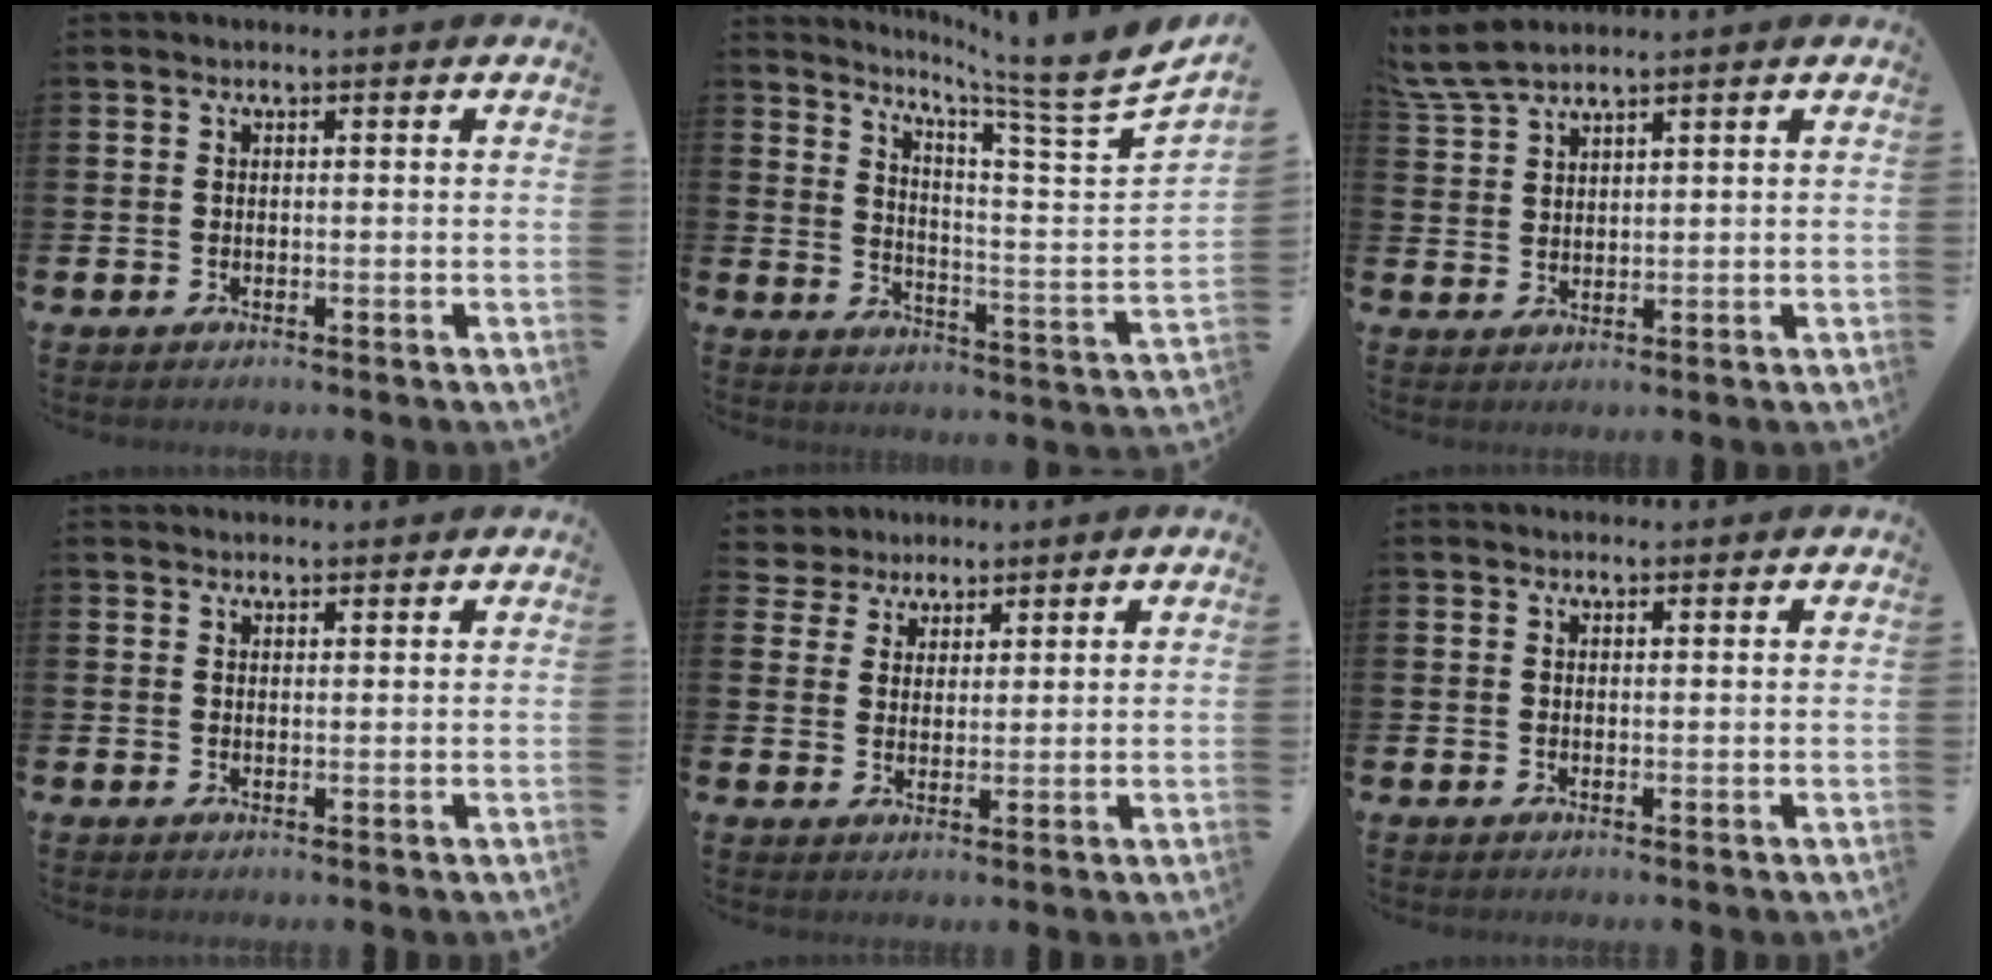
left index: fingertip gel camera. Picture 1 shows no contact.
{"total": 6.2, "force": [5.3, -1.3, 2.9], "torque": [-0.064, -0.071, 0.078]}
{"total": 5.0, "force": [4.7, 0.7, 1.7], "torque": [-0.048, -0.013, 0.088]}
{"total": 1.8, "force": [1.7, 0.4, 0.0], "torque": [0.006, -0.008, 0.031]}
{"total": 4.1, "force": [3.5, 2.0, -0.8], "torque": [-0.011, -0.009, 0.065]}
{"total": 0.9, "force": [0.9, 0.2, 0.0], "torque": [0.009, -0.003, 0.014]}